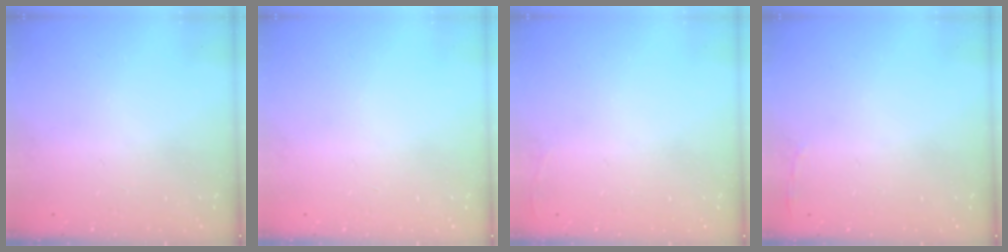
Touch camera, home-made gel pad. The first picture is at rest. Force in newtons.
{"total": 0.0}
{"total": 2.7, "press": 2.6, "slide": 1.0}
{"total": 2.8, "press": 2.6, "slide": 0.9}